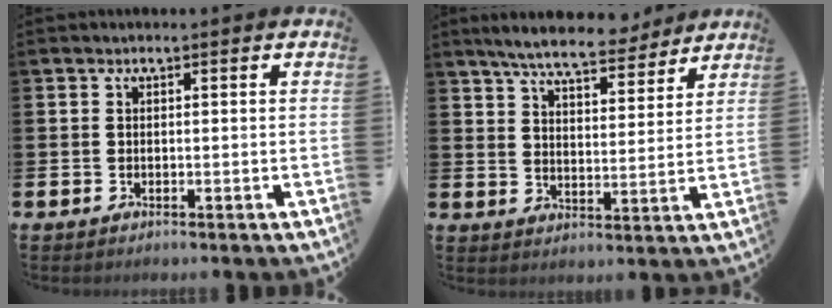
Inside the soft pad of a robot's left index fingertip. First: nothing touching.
{"total": 7.7, "force": [7.2, 1.3, 2.5], "torque": [-0.062, -0.040, 0.124]}